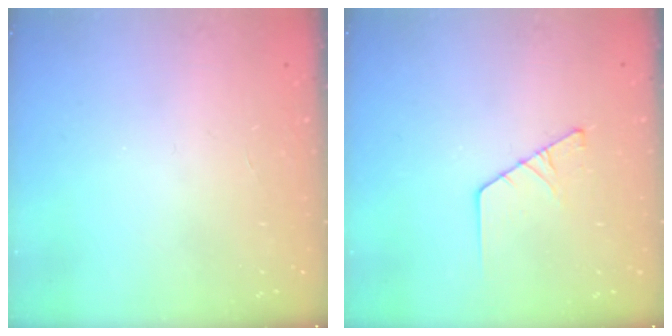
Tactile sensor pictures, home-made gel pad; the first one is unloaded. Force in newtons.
{"total": 2.5, "press": 2.5, "slide": 0.3}